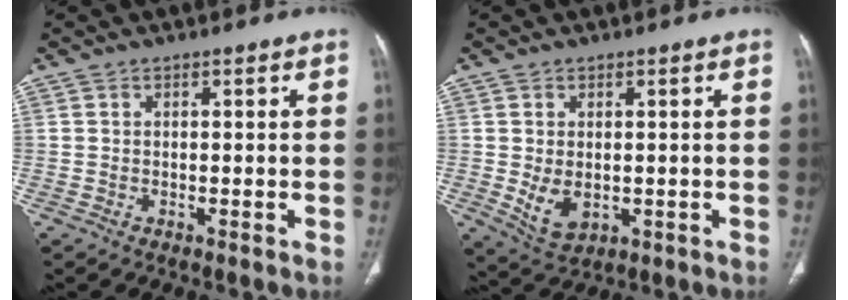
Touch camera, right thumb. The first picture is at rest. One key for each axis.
{"total": 5.7, "fx": -0.5, "fy": 3.7, "fz": 4.3, "tx": -0.074, "ty": -0.011, "tz": 0.007}